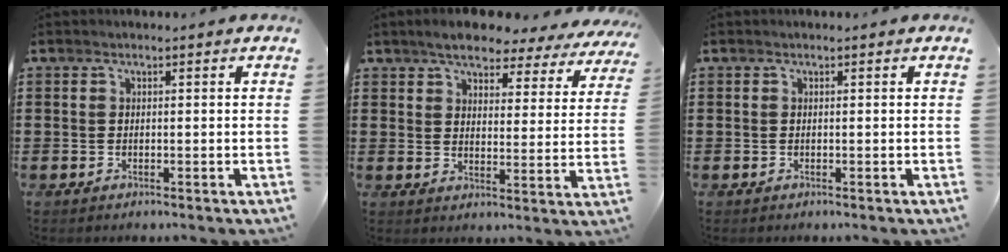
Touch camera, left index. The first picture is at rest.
{"total": 5.8, "force": [5.3, 1.5, 1.9], "torque": [-0.053, -0.022, 0.090]}
{"total": 0.0}